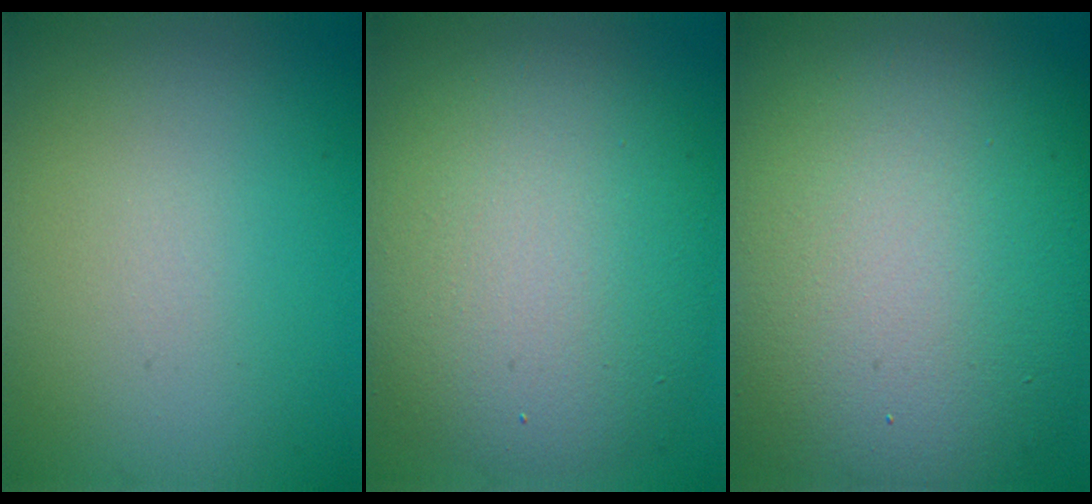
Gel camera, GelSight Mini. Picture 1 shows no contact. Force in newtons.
{"total": 9.7, "press": 9.7, "slide": 0.6}
{"total": 16.6, "press": 16.5, "slide": 1.5}